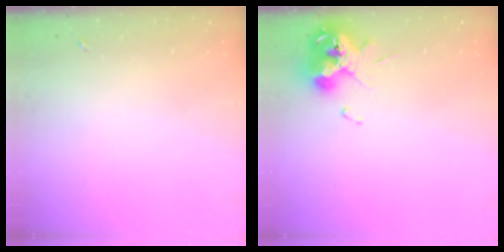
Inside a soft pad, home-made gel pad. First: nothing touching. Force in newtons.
{"total": 11.8, "press": 11.7, "slide": 1.4}